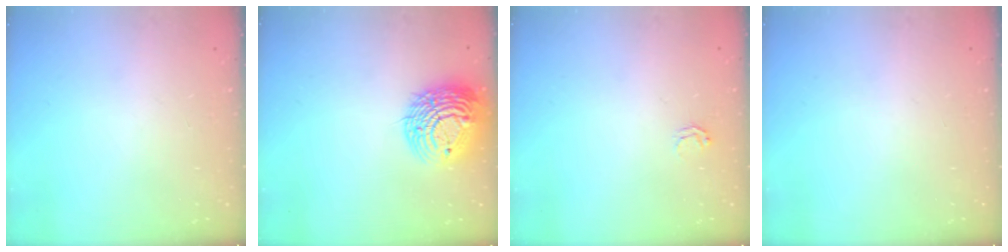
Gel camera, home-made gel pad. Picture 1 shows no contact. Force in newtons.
{"total": 16.1, "press": 15.9, "slide": 2.6}
{"total": 2.5, "press": 2.5, "slide": 0.2}
{"total": 0.0}